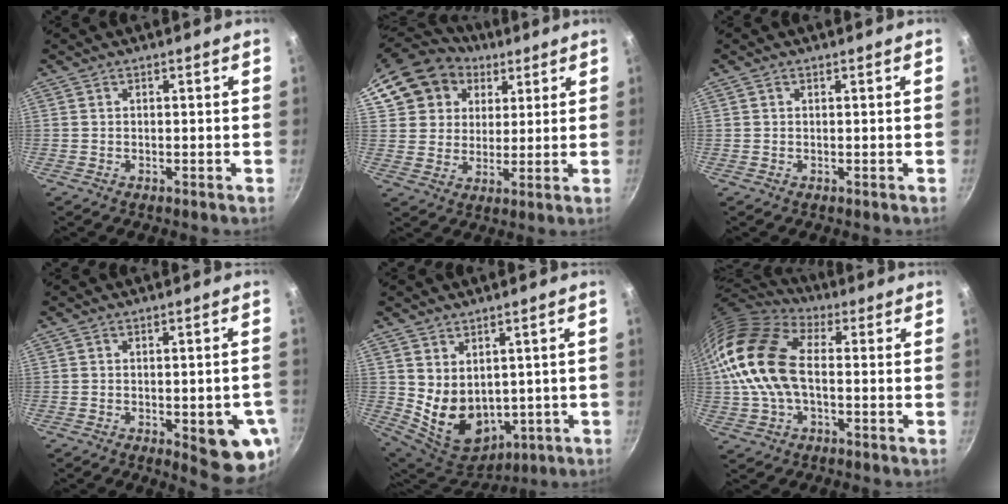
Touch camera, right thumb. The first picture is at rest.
{"total": 16.9, "force": [7.6, 13.8, 6.1], "torque": [-0.111, 0.018, 0.135]}
{"total": 0.6, "force": [0.2, 0.4, 0.3], "torque": [-0.006, 0.003, 0.005]}
{"total": 11.0, "force": [-3.0, 4.0, 9.8], "torque": [-0.084, 0.005, -0.031]}
{"total": 11.8, "force": [1.5, 9.0, 7.6], "torque": [-0.108, -0.032, 0.058]}
{"total": 18.2, "force": [0.5, 11.2, 14.3], "torque": [-0.276, 0.029, -0.003]}